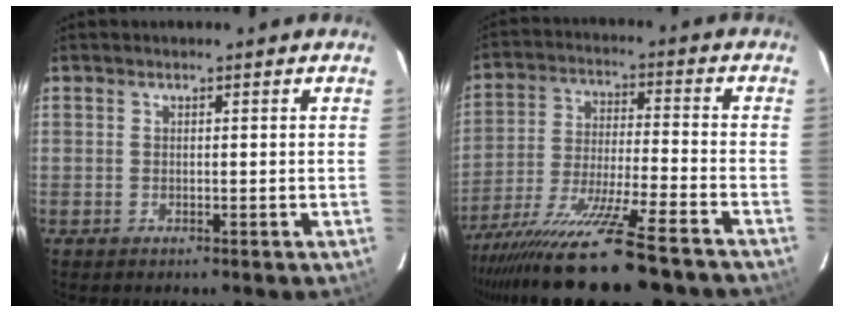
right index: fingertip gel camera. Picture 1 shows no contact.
{"total": 19.5, "force": [-16.5, 0.7, 10.5], "torque": [-0.205, -0.053, -0.271]}